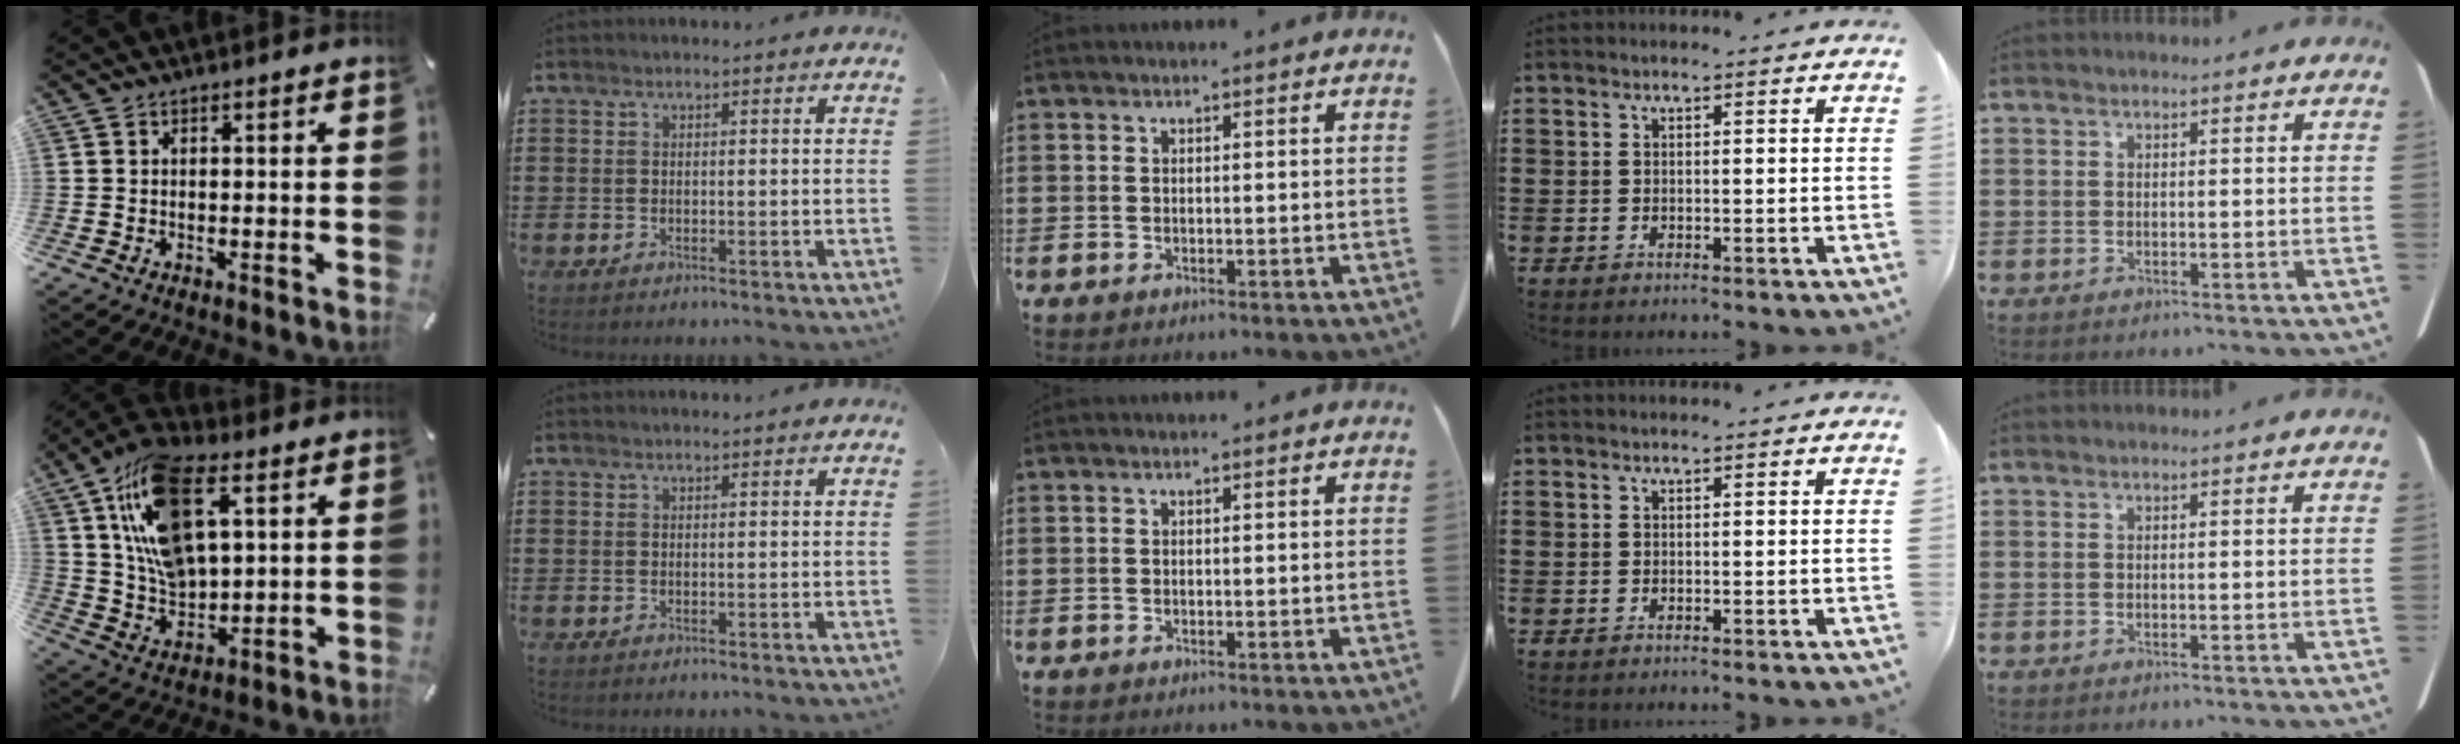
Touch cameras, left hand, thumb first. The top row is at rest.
{"thumb": {"total": 18.1, "force": [7.9, 10.1, 12.8], "torque": [-0.279, -0.021, 0.137]}}